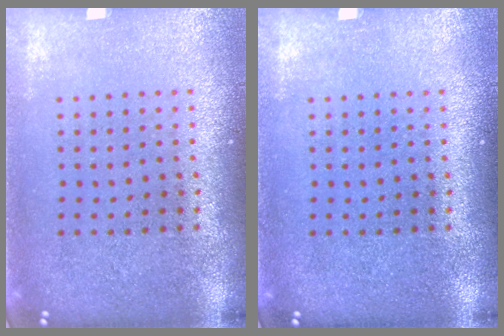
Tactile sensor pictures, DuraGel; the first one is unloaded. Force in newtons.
{"total": 0.0}